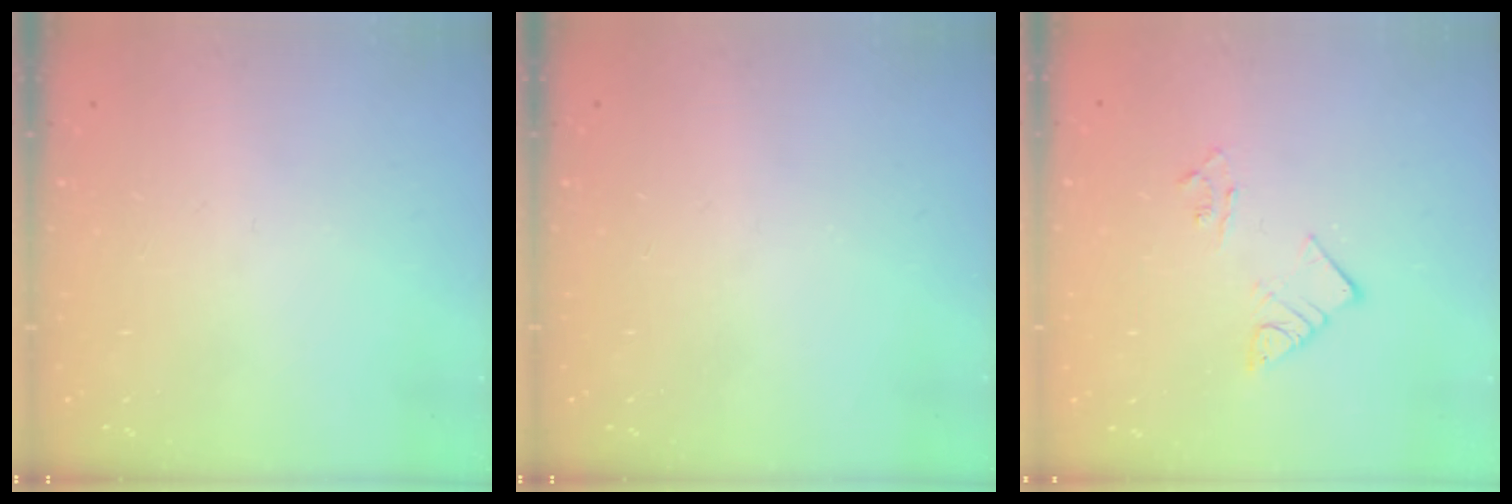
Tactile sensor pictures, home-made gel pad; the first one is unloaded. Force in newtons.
{"total": 0.0}
{"total": 5.5, "press": 5.5, "slide": 0.4}